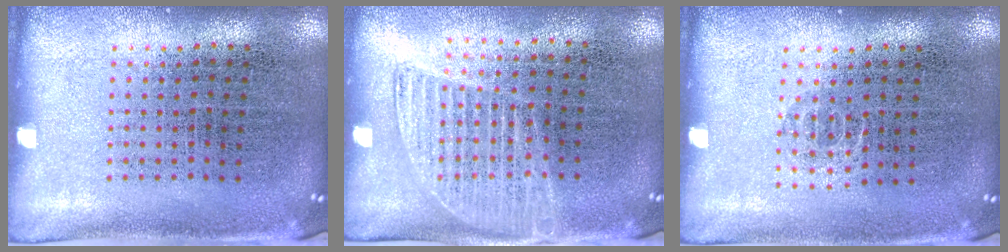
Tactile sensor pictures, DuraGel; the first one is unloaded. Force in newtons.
{"total": 1.4, "press": 1.3, "slide": 0.5}
{"total": 0.6, "press": 0.4, "slide": 0.4}